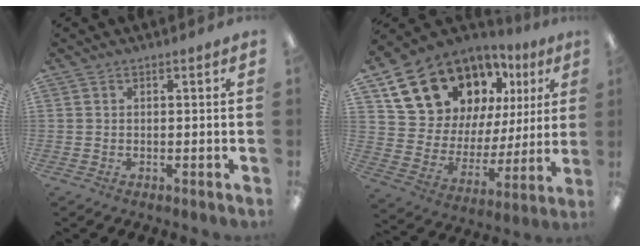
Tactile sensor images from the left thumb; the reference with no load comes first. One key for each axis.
{"total": 18.9, "fx": 13.0, "fy": 11.3, "fz": 7.8, "tx": -0.149, "ty": -0.074, "tz": 0.248}